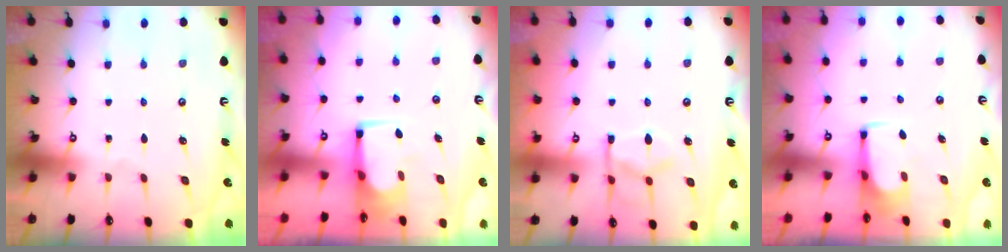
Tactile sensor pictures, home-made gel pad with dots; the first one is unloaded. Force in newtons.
{"total": 2.4, "press": 2.4, "slide": 0.2}
{"total": 6.5, "press": 6.3, "slide": 1.8}
{"total": 3.6, "press": 3.6, "slide": 0.2}